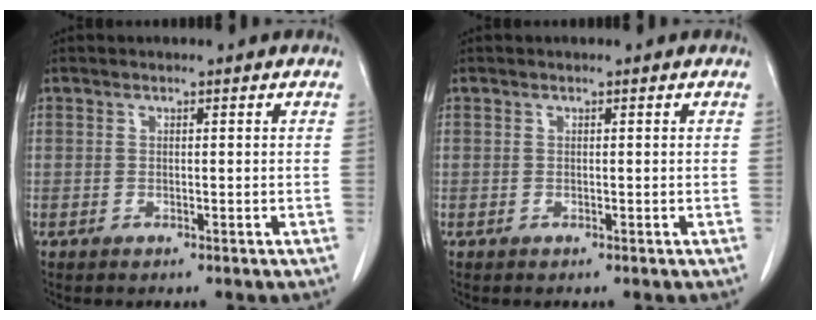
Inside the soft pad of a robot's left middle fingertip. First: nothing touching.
{"total": 0.0}